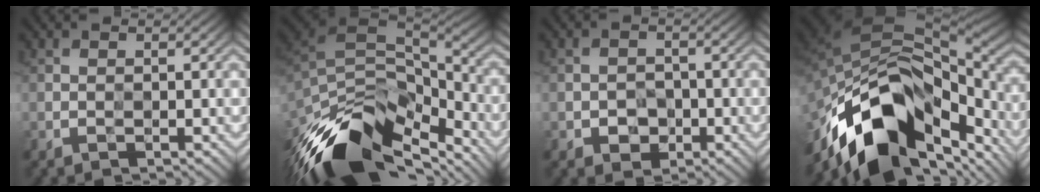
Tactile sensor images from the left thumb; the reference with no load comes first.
{"total": 14.9, "force": [-11.2, 6.7, 7.3], "torque": [-0.194, -0.028, -0.182]}
{"total": 1.9, "force": [-1.1, 1.6, 0.0], "torque": [0.007, -0.001, -0.022]}
{"total": 15.6, "force": [-10.2, 7.8, 8.8], "torque": [-0.165, -0.020, -0.181]}